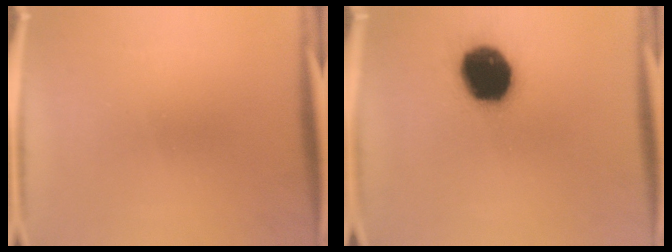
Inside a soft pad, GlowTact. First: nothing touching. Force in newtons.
{"total": 18.4}